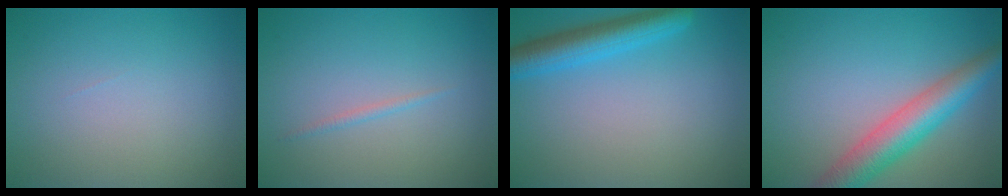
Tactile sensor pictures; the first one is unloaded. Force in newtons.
{"total": 0.6, "press": 0.6, "slide": 0.0}
{"total": 4.5, "press": 4.5, "slide": 0.2}
{"total": 6.0, "press": 6.0, "slide": 0.2}